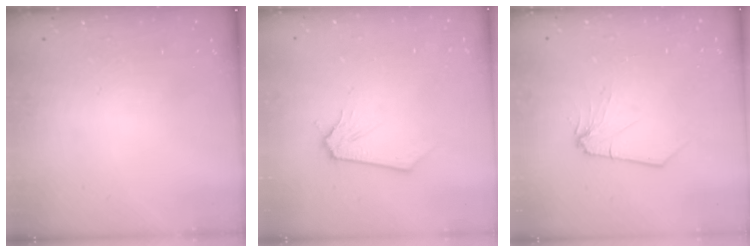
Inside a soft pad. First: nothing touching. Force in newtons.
{"total": 0.0}
{"total": 1.6, "press": 1.5, "slide": 0.4}